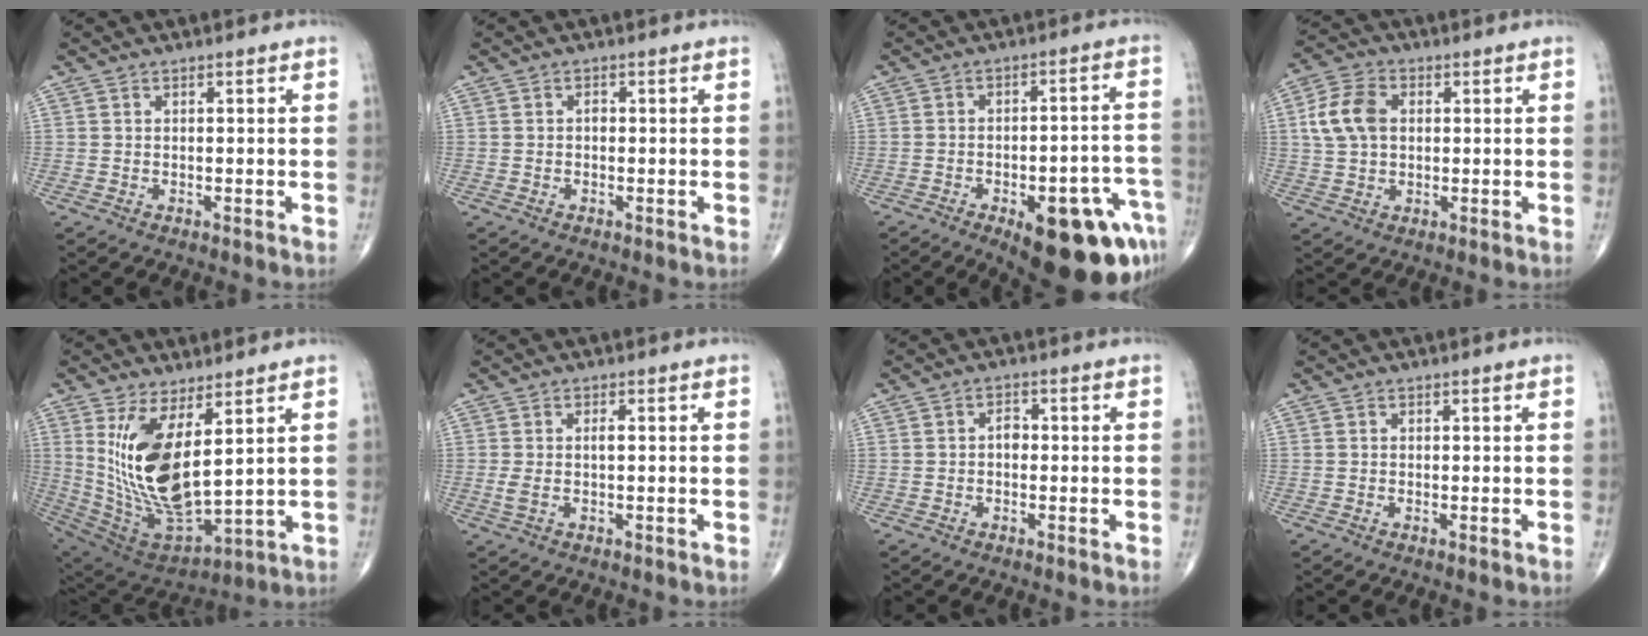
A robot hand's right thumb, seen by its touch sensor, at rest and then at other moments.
{"total": 0.8, "force": [-0.1, 0.6, 0.6], "torque": [-0.005, 0.002, -0.005]}
{"total": 20.2, "force": [-10.0, 7.7, 15.8], "torque": [-0.140, 0.051, -0.121]}
{"total": 8.7, "force": [1.4, 6.0, 6.1], "torque": [-0.117, 0.012, 0.025]}
{"total": 18.1, "force": [4.8, 7.6, 15.7], "torque": [-0.299, -0.040, 0.115]}
{"total": 2.6, "force": [0.0, 0.6, 2.6], "torque": [-0.069, 0.006, -0.001]}
{"total": 2.0, "force": [-0.2, 1.4, 1.5], "torque": [-0.013, 0.008, -0.009]}
{"total": 0.0}